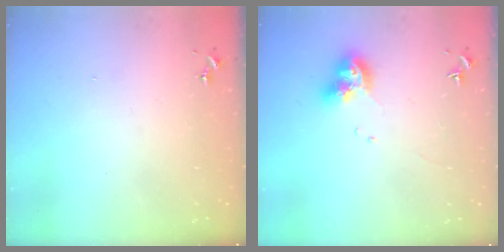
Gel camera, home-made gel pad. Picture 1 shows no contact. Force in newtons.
{"total": 9.3, "press": 9.3, "slide": 1.1}